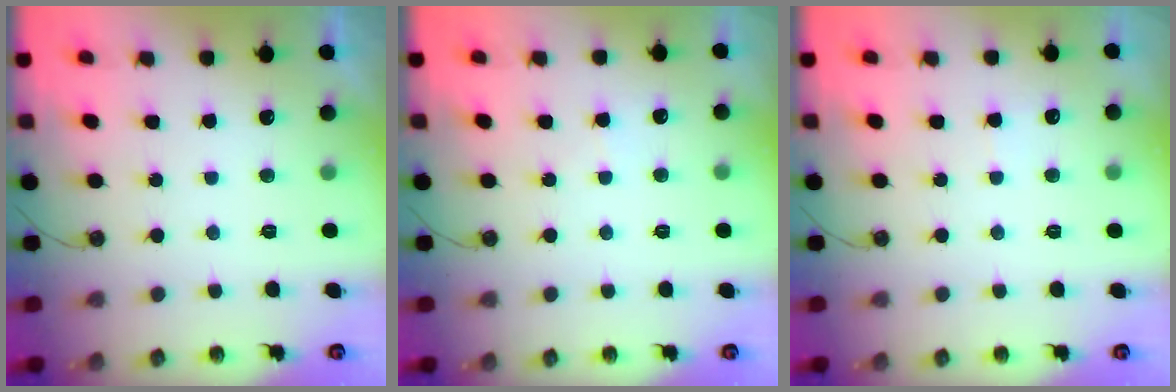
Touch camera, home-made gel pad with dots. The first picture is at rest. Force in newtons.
{"total": 2.8, "press": 2.8, "slide": 0.5}
{"total": 3.9, "press": 3.9, "slide": 0.6}